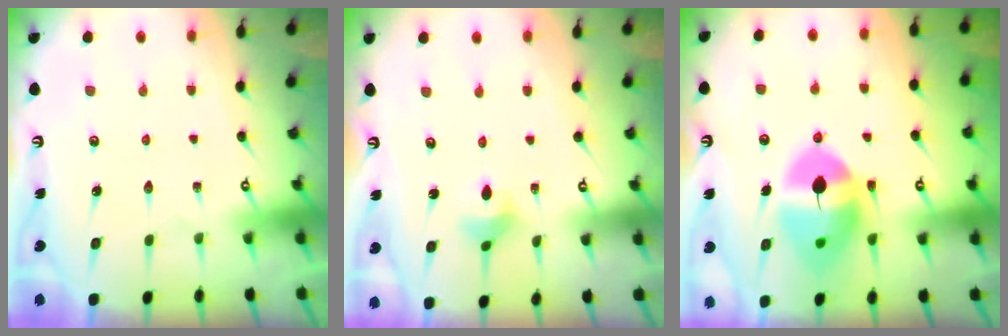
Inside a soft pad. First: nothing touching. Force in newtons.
{"total": 3.9, "press": 3.9, "slide": 0.6}
{"total": 13.6, "press": 13.5, "slide": 2.0}